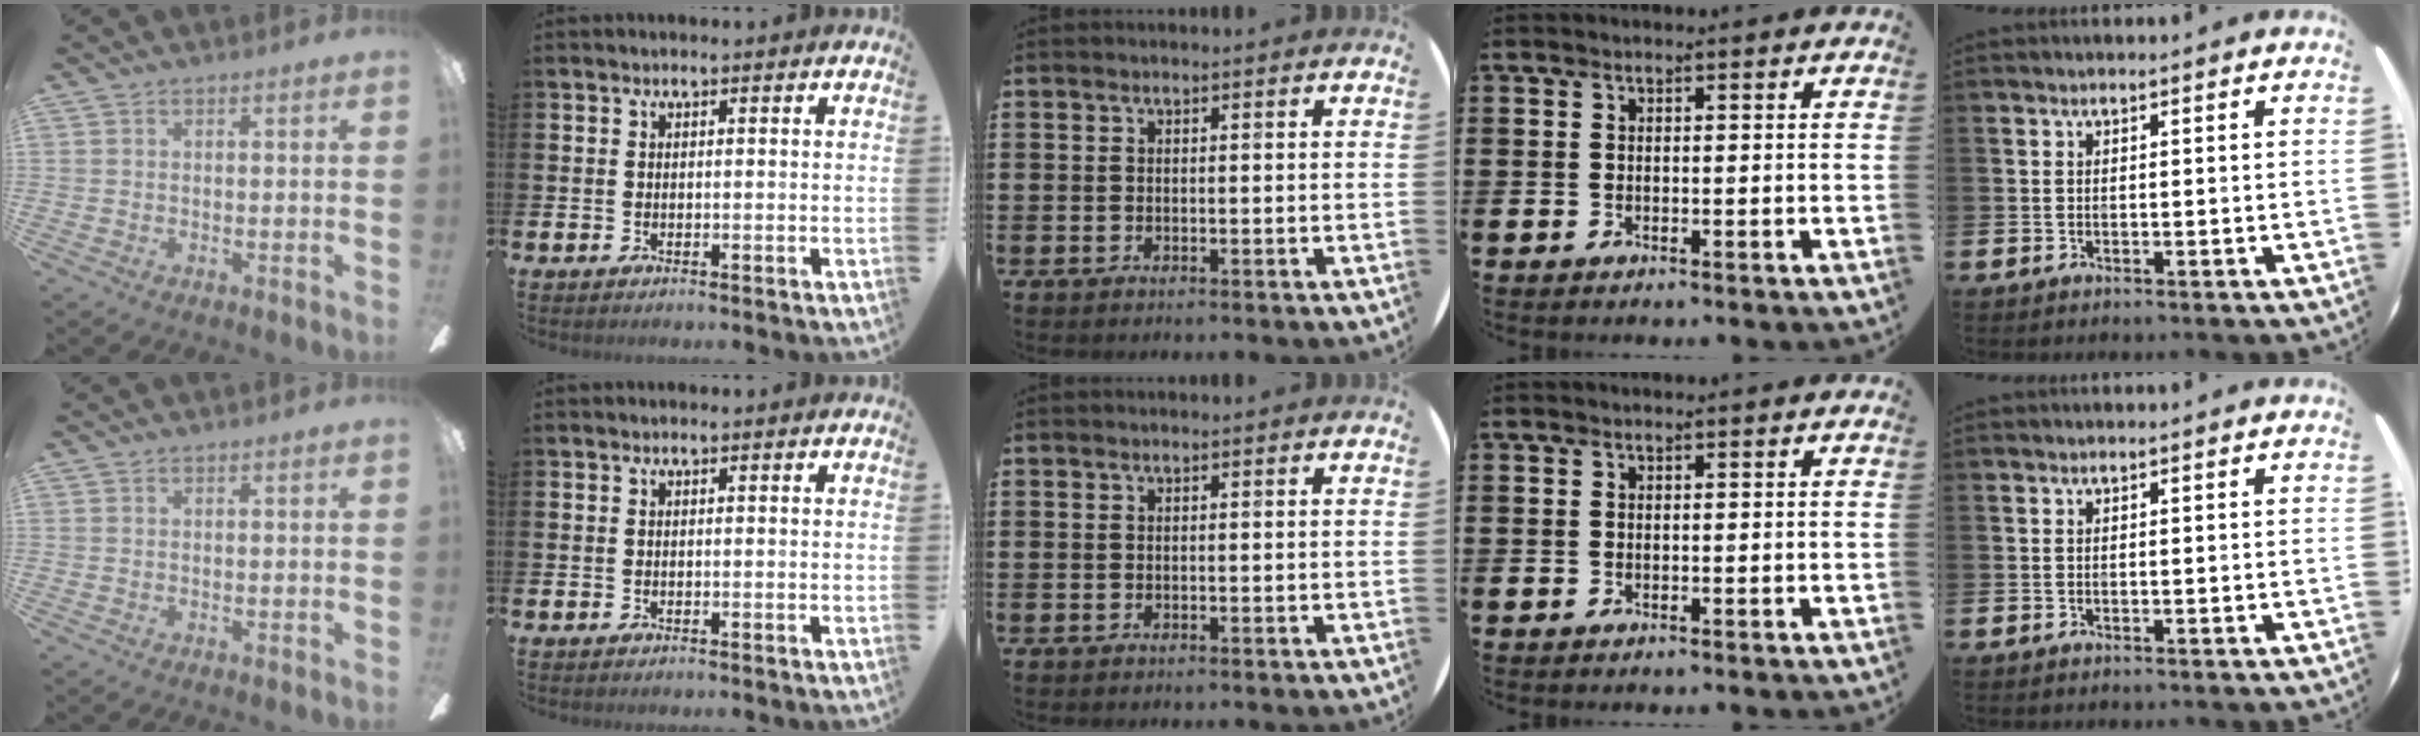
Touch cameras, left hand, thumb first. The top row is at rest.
{}